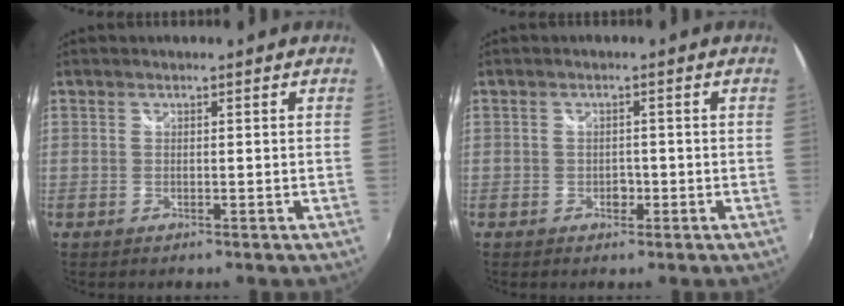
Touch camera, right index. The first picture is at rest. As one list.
[{"total": 1.9, "force": [-0.8, 1.5, 0.7], "torque": [-0.012, 0.000, -0.010]}]